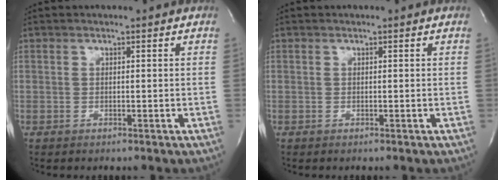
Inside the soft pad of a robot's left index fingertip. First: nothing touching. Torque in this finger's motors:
{"motor_torque": [0.04, 0.01, 0.00, -0.01]}